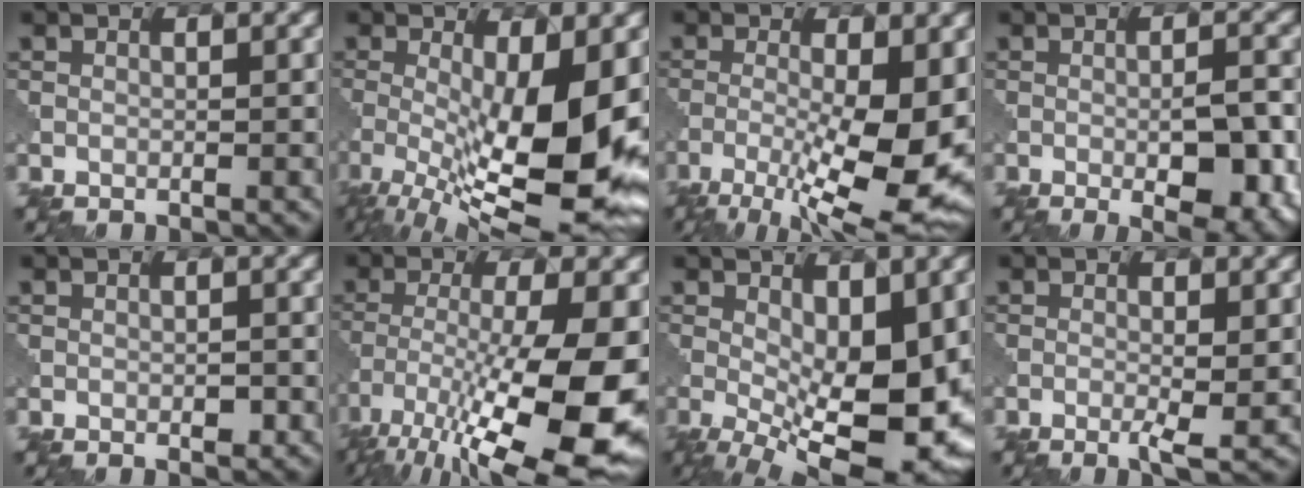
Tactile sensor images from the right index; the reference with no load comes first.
{"total": 13.3, "force": [-2.4, 4.1, 12.4], "torque": [-0.197, -0.018, -0.036]}
{"total": 11.4, "force": [-3.1, 3.4, 10.4], "torque": [-0.180, -0.021, -0.046]}
{"total": 6.7, "force": [-1.9, 2.2, 6.1], "torque": [-0.088, -0.006, -0.022]}
{"total": 0.8, "force": [-0.2, 0.4, 0.7], "torque": [-0.011, 0.002, -0.003]}
{"total": 15.4, "force": [-7.3, 4.6, 12.7], "torque": [-0.229, -0.022, -0.116]}
{"total": 11.6, "force": [-0.9, 5.0, 10.5], "torque": [-0.163, -0.017, -0.008]}
{"total": 2.7, "force": [-0.7, 0.4, 2.5], "torque": [-0.046, -0.006, -0.012]}